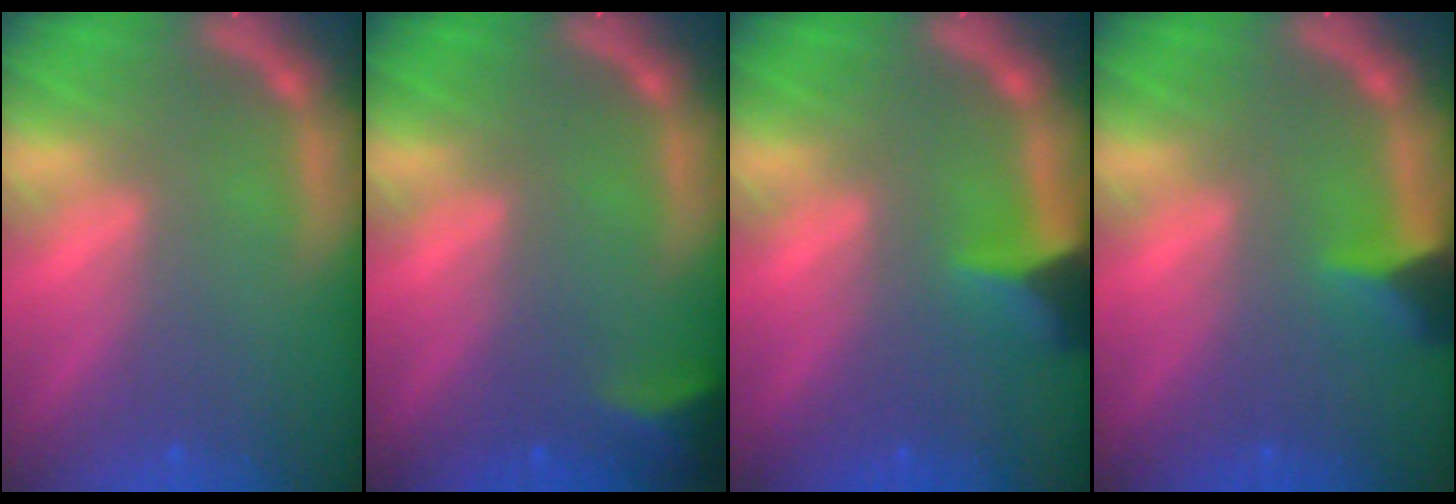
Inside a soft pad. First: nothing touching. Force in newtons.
{"total": 2.9}
{"total": 3.5}
{"total": 2.9}